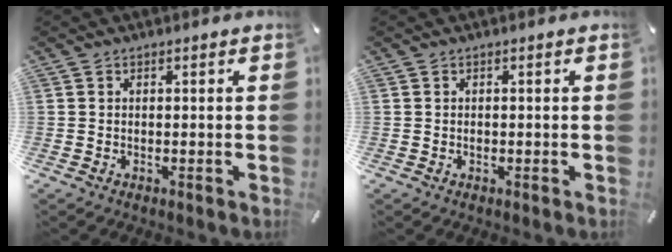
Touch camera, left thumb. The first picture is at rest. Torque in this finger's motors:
{"motor_torque": [0.19, 0.40, 0.09, -0.18, 0.01]}